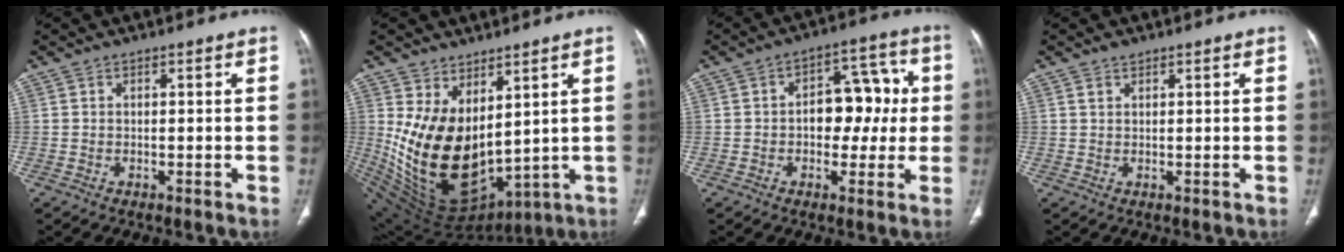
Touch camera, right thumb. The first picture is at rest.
{"total": 17.8, "force": [4.2, 10.8, 13.5], "torque": [-0.214, -0.052, 0.115]}
{"total": 10.9, "force": [0.1, 7.1, 8.3], "torque": [-0.065, 0.036, 0.000]}
{"total": 1.1, "force": [1.0, 0.5, 0.3], "torque": [-0.002, -0.005, 0.017]}